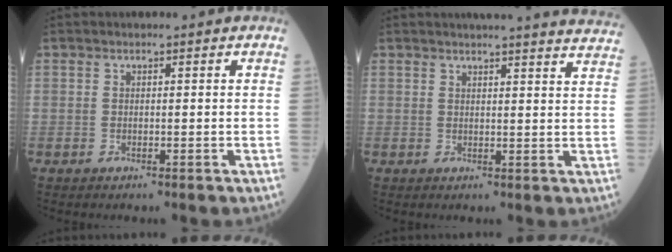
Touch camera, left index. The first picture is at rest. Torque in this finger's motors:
{"motor_torque": [0.00, -0.01, -0.01, 0.02]}